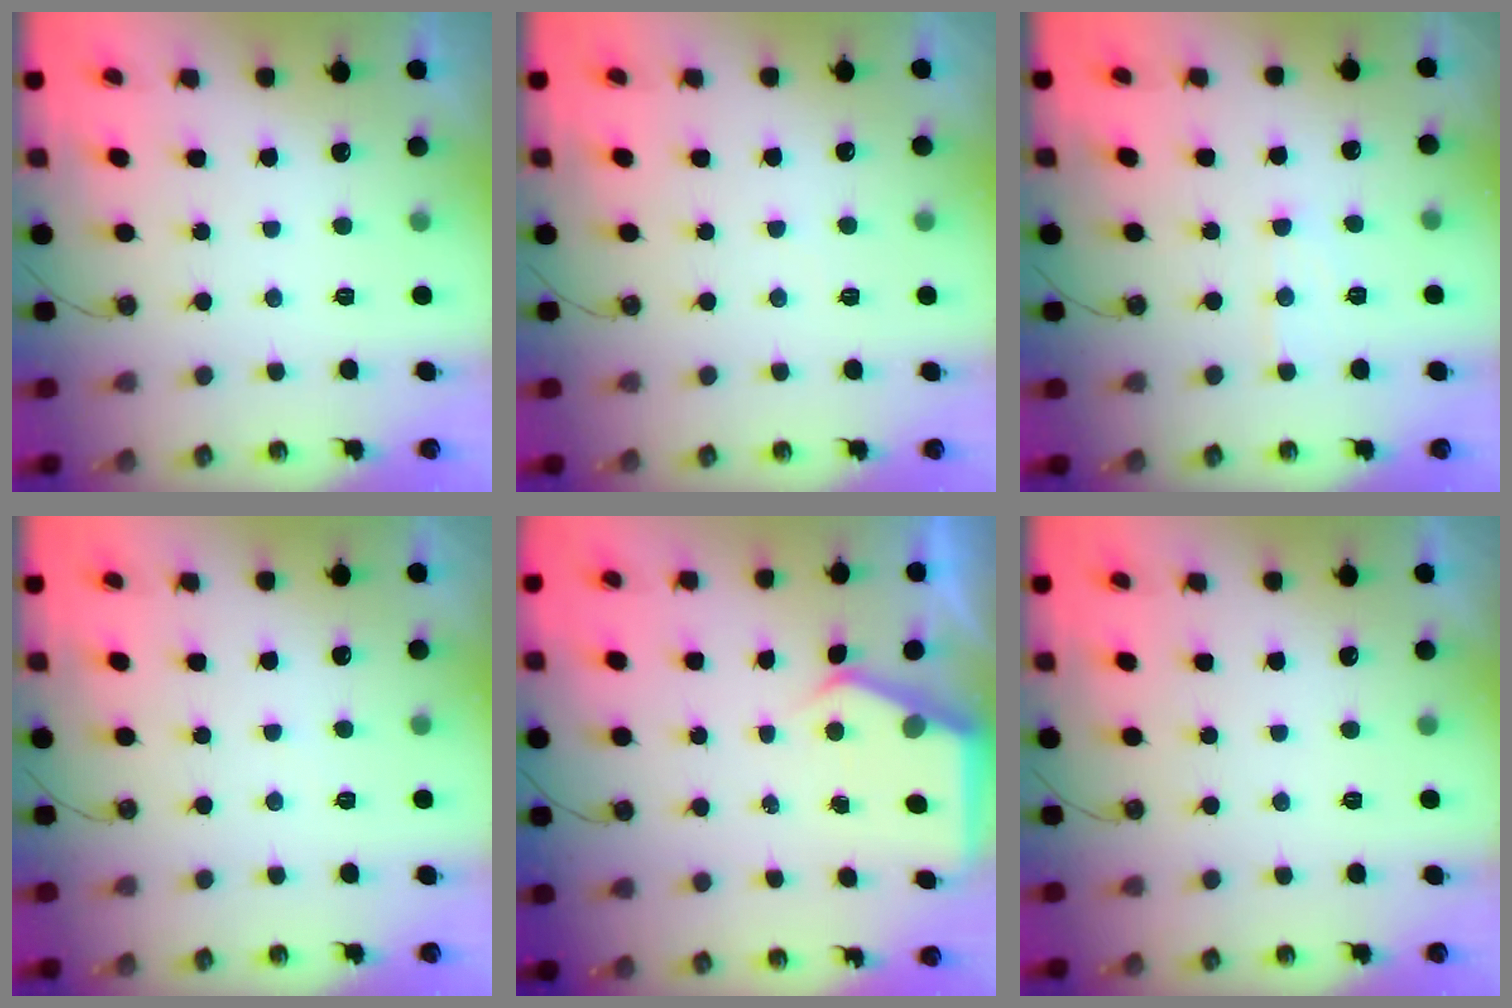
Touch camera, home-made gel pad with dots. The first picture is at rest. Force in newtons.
{"total": 2.8, "press": 2.8, "slide": 0.4}
{"total": 7.0, "press": 7.0, "slide": 0.5}
{"total": 2.7, "press": 2.6, "slide": 0.4}
{"total": 4.4, "press": 4.3, "slide": 0.5}
{"total": 0.0}